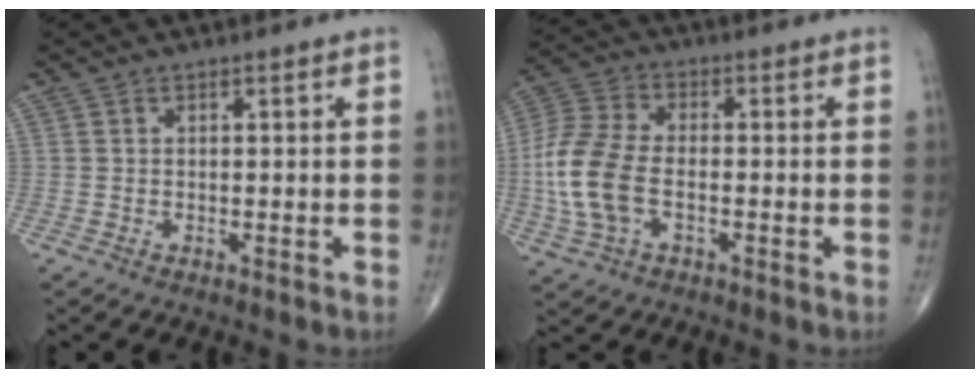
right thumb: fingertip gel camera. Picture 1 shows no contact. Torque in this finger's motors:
{"motor_torque": [-0.21, 0.58, 1.18, 0.07, 0.37]}